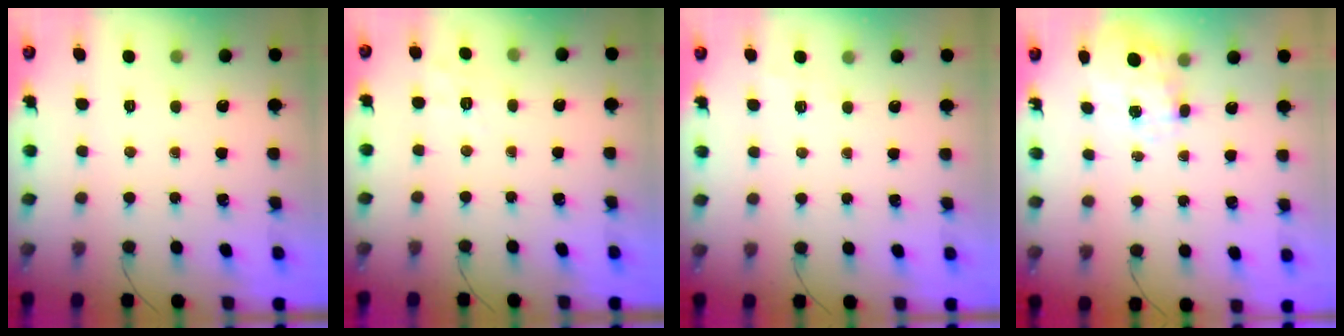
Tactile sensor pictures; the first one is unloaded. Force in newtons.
{"total": 2.8, "press": 2.1, "slide": 1.9}
{"total": 4.3, "press": 4.1, "slide": 1.2}
{"total": 7.9, "press": 7.8, "slide": 0.9}